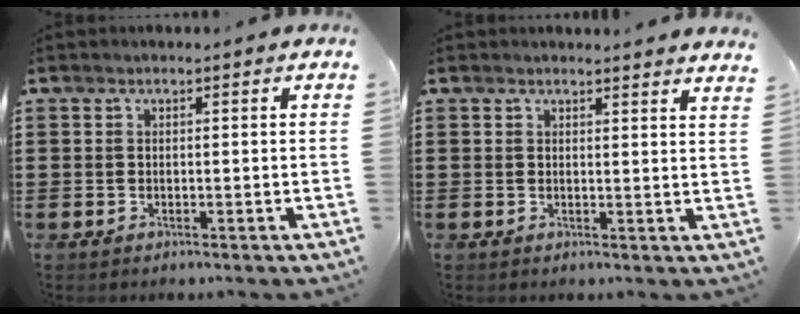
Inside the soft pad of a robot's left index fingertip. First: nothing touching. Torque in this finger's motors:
{"motor_torque": [0.21, 0.17, -0.01, 0.00]}